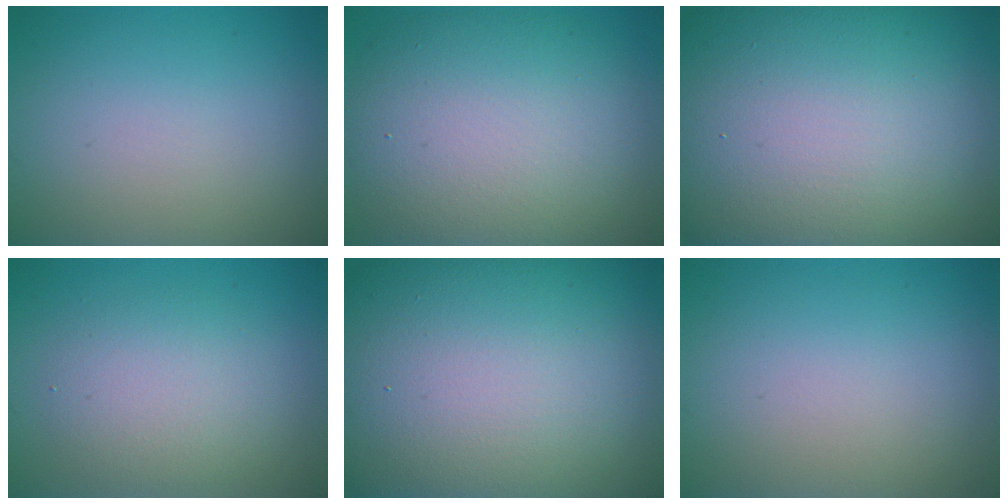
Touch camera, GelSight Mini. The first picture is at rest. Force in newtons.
{"total": 11.5, "press": 11.4, "slide": 0.8}
{"total": 25.5, "press": 25.5, "slide": 1.0}
{"total": 3.8, "press": 3.8, "slide": 0.2}
{"total": 23.8, "press": 23.8, "slide": 0.7}
{"total": 0.0}